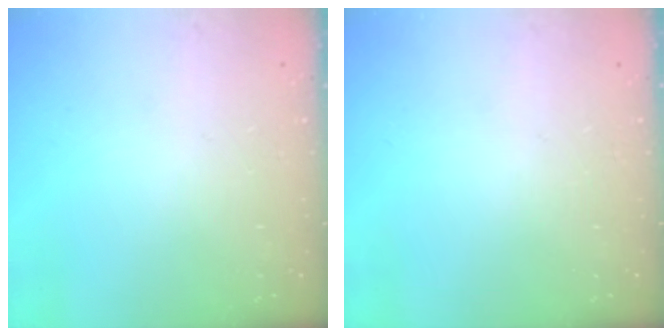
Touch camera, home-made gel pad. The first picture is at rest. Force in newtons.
{"total": 0.0}